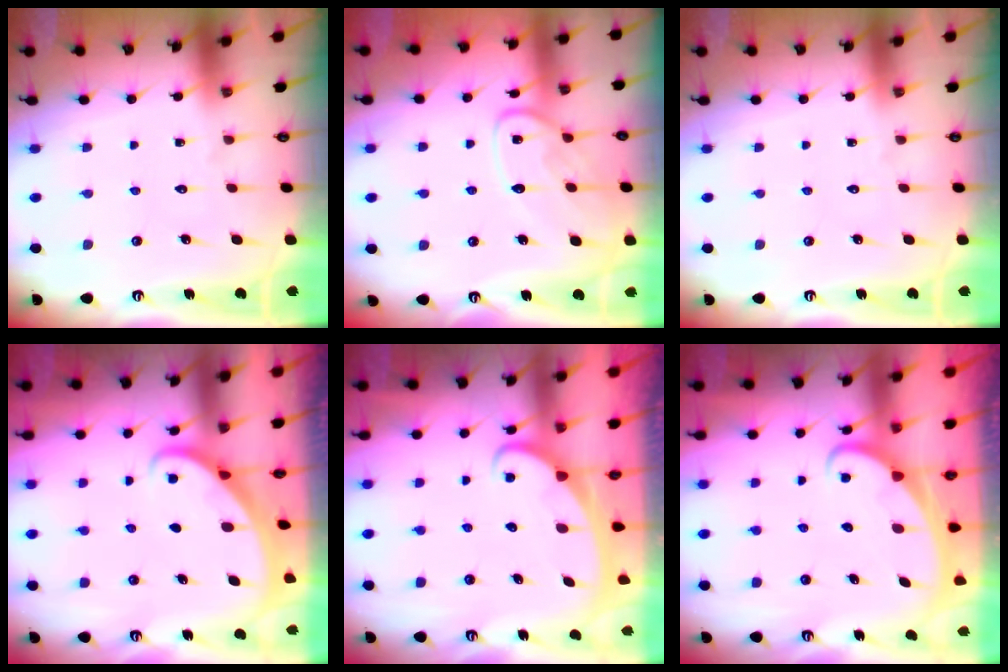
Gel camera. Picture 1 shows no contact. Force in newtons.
{"total": 12.2, "press": 12.2, "slide": 1.0}
{"total": 0.0}
{"total": 1.7, "press": 1.7, "slide": 0.1}
{"total": 2.6, "press": 2.6, "slide": 0.3}
{"total": 2.2, "press": 2.2, "slide": 0.2}